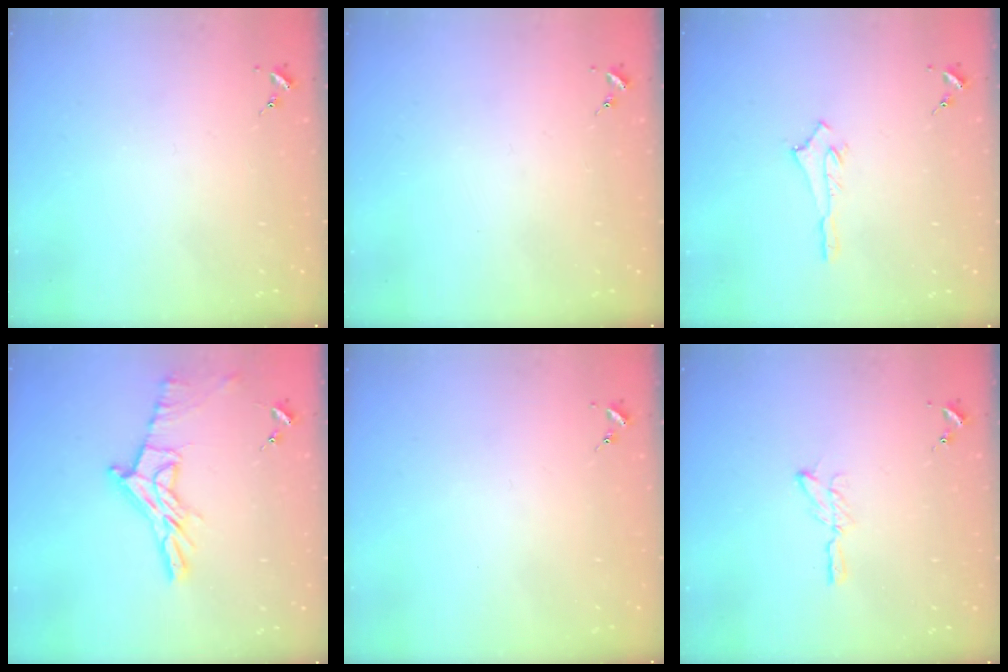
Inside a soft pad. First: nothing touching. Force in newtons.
{"total": 0.0}
{"total": 3.0, "press": 3.0, "slide": 0.2}
{"total": 12.6, "press": 12.5, "slide": 1.1}
{"total": 0.0}
{"total": 5.8, "press": 5.8, "slide": 0.6}